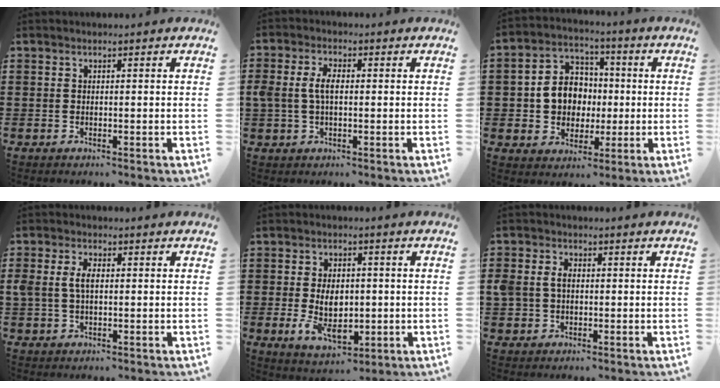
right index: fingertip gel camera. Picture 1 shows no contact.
{"total": 4.3, "force": [0.2, 2.2, 3.6], "torque": [-0.088, 0.003, -0.002]}
{"total": 7.3, "force": [-0.3, 6.7, 2.8], "torque": [-0.070, 0.019, -0.004]}
{"total": 3.6, "force": [0.4, 2.0, 3.0], "torque": [-0.078, 0.003, 0.002]}
{"total": 6.9, "force": [-0.7, 4.3, 5.4], "torque": [-0.098, -0.003, -0.017]}
{"total": 3.2, "force": [0.2, 2.5, 1.9], "torque": [-0.052, 0.008, -0.001]}